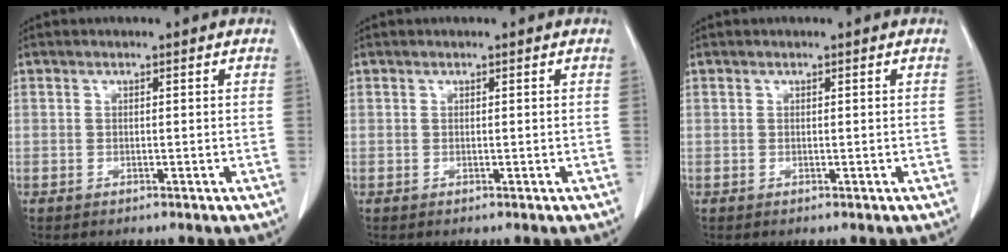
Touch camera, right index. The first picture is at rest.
{"total": 0.0}
{"total": 0.0}